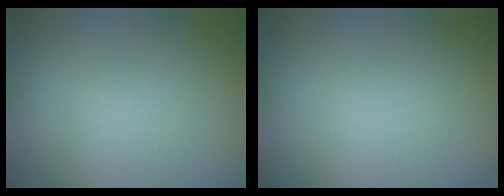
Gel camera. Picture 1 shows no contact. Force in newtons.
{"total": 0.0}